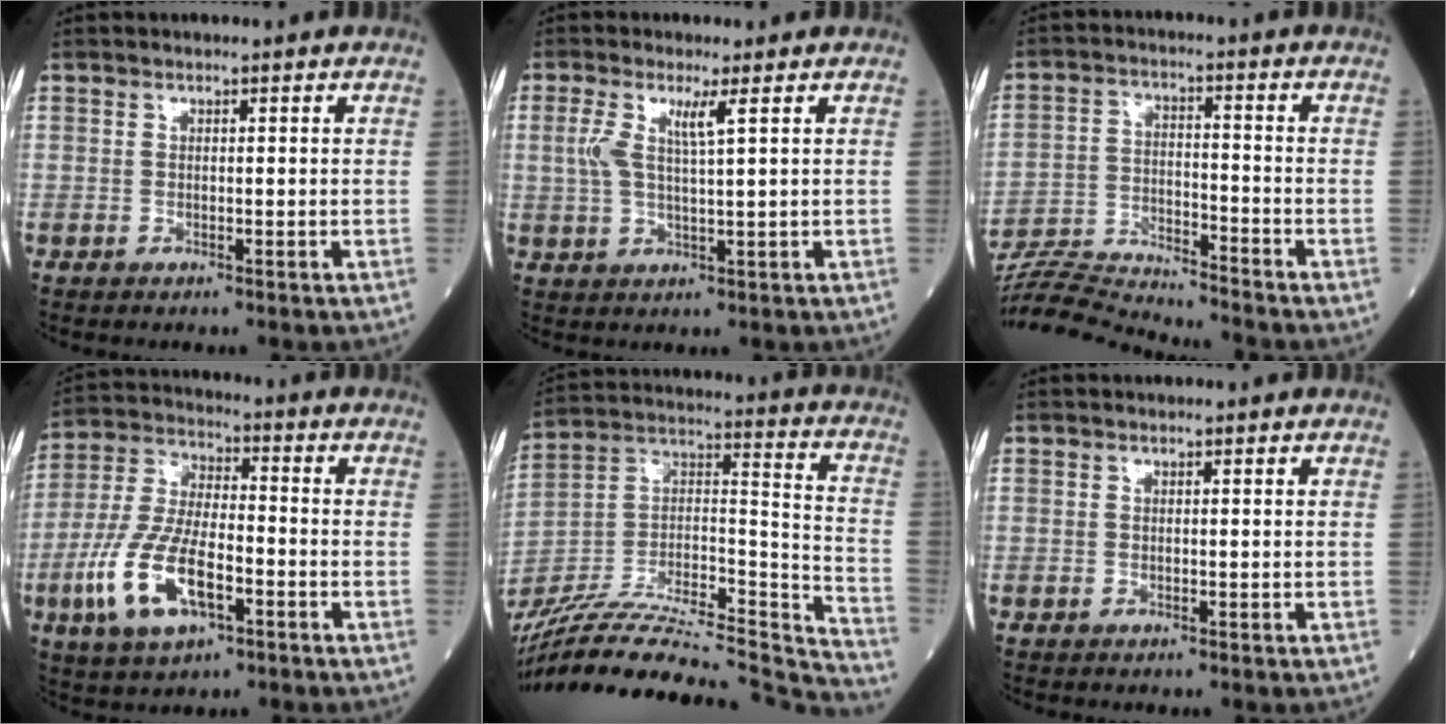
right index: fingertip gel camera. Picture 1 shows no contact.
{"total": 4.6, "force": [1.6, 0.2, 4.3], "torque": [-0.095, 0.007, 0.034]}
{"total": 12.0, "force": [-11.8, -1.3, 1.8], "torque": [-0.034, 0.004, -0.213]}
{"total": 13.5, "force": [-5.0, 5.0, 11.5], "torque": [-0.250, -0.003, -0.093]}
{"total": 34.3, "force": [-31.5, 3.9, 13.0], "torque": [-0.192, -0.012, -0.480]}
{"total": 0.0}